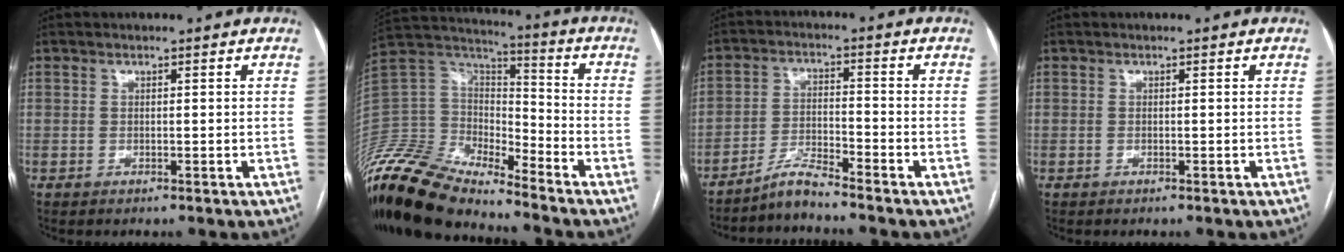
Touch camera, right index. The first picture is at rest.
{"total": 18.5, "force": [-16.8, 4.4, 6.2], "torque": [-0.127, 0.037, -0.316]}
{"total": 4.4, "force": [-4.2, -0.6, 1.3], "torque": [-0.025, -0.017, -0.083]}
{"total": 0.0}